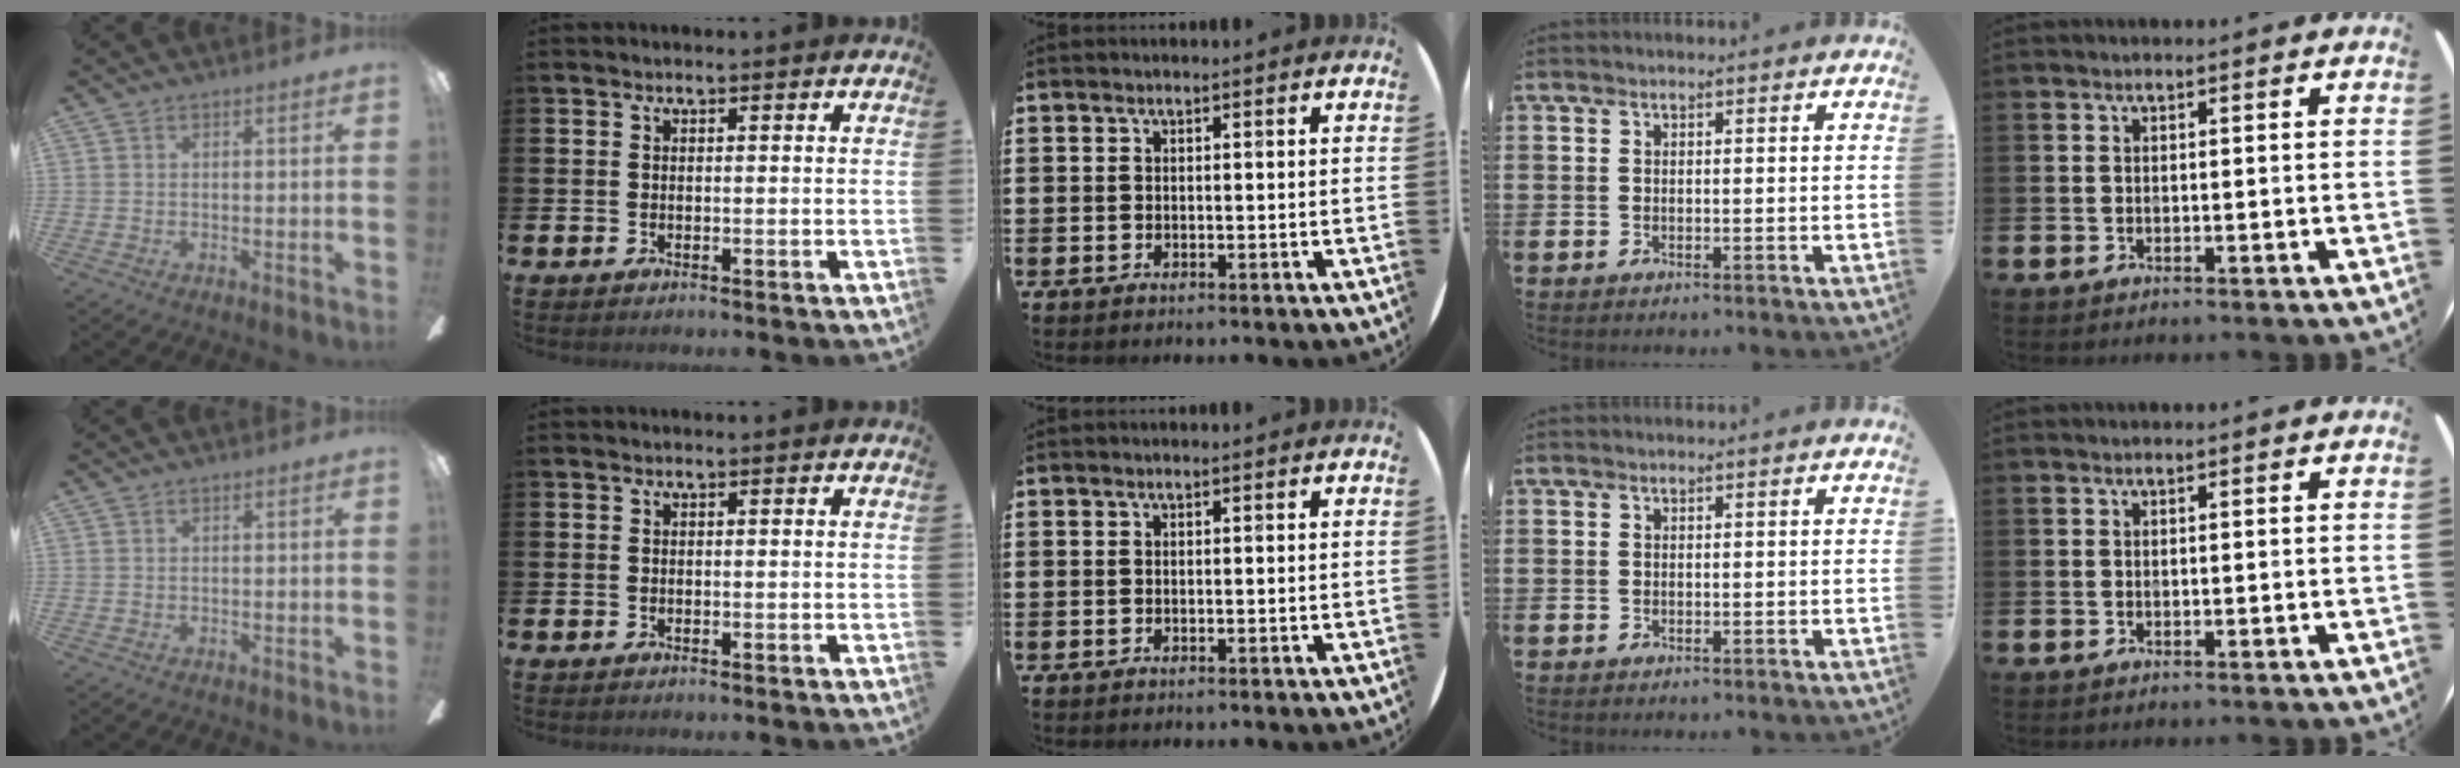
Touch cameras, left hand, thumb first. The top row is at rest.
{}